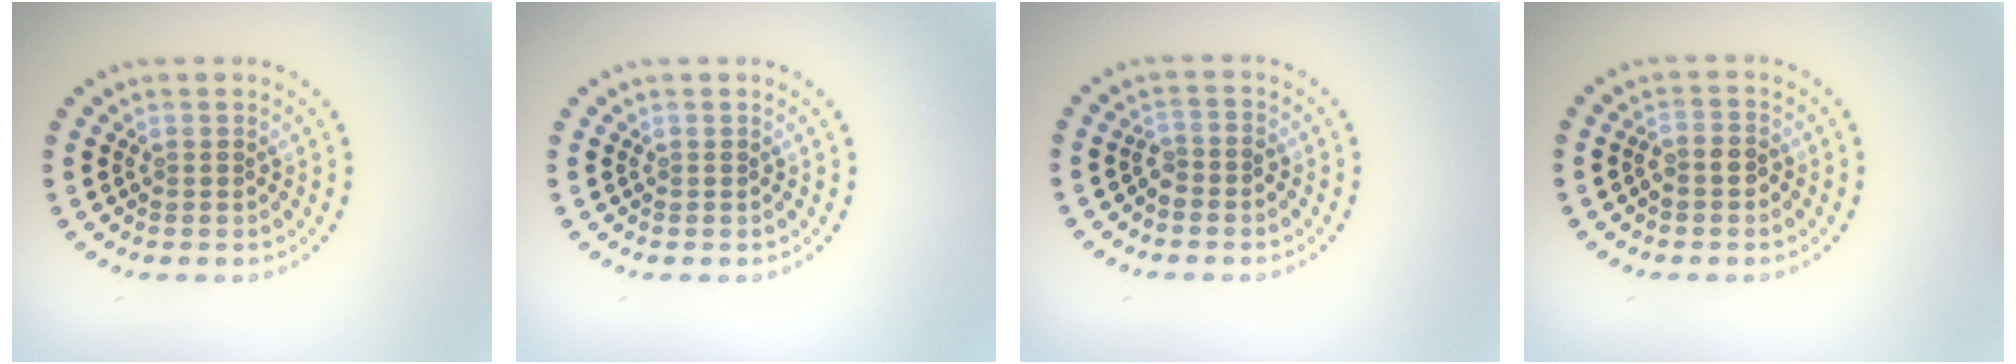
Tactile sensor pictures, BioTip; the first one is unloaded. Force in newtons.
{"total": 0.0}
{"total": 1.4, "press": 1.1, "slide": 0.9}
{"total": 1.3, "press": 1.2, "slide": 0.6}